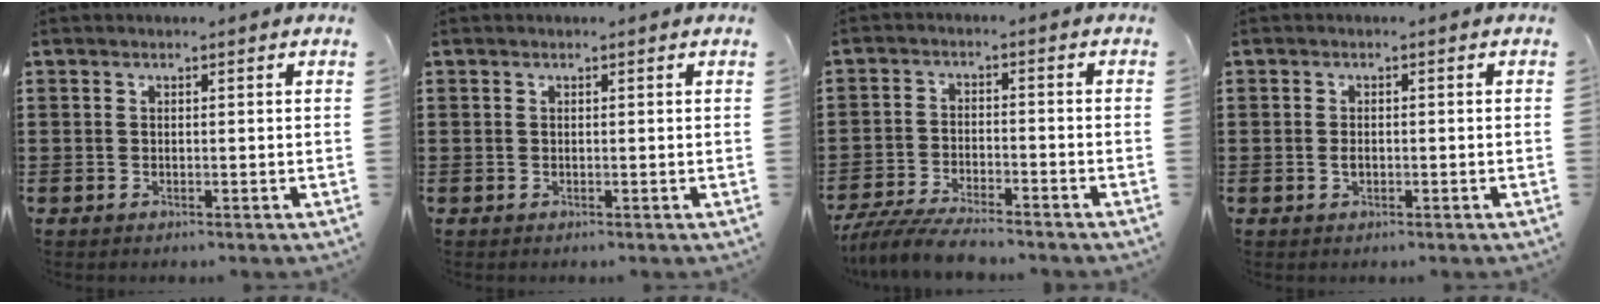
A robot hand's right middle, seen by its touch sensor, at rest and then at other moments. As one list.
[{"total": 0.0}, {"total": 5.9, "force": [-5.6, 0.4, 1.9], "torque": [-0.049, -0.009, -0.110]}, {"total": 1.2, "force": [-0.4, 0.6, 1.0], "torque": [-0.021, -0.003, -0.006]}]